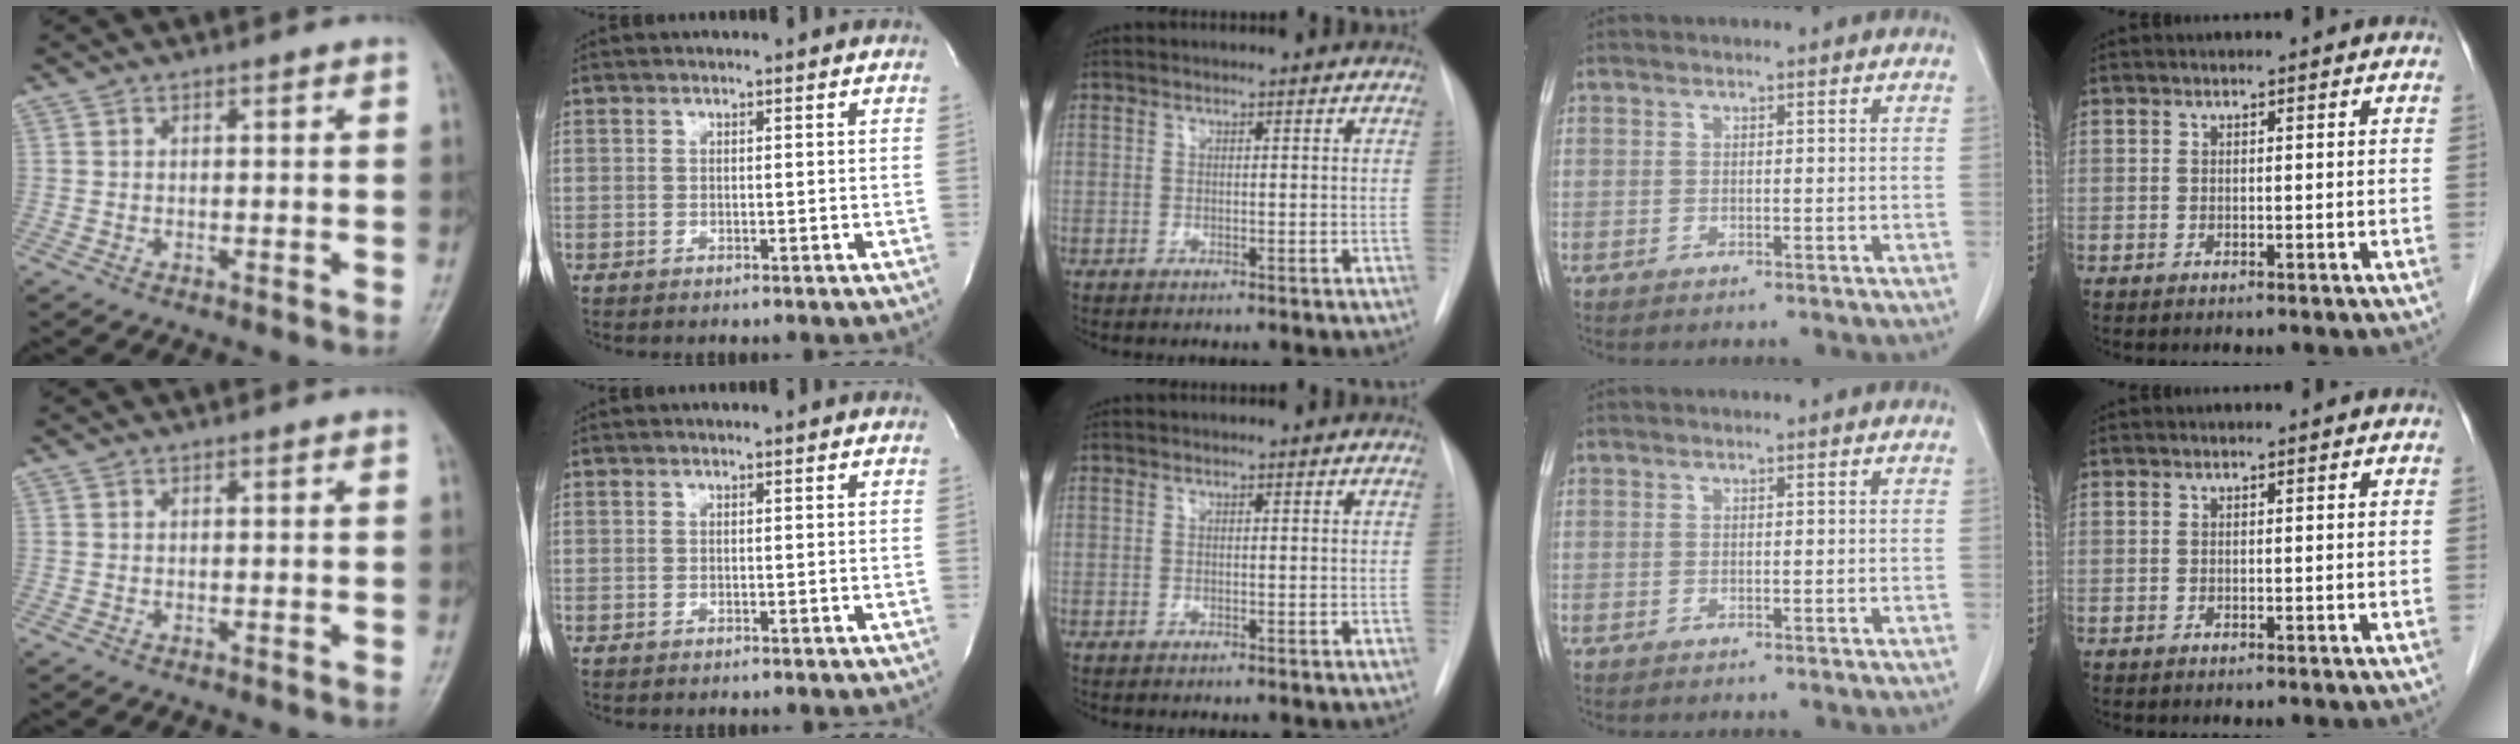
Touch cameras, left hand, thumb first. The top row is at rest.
{}